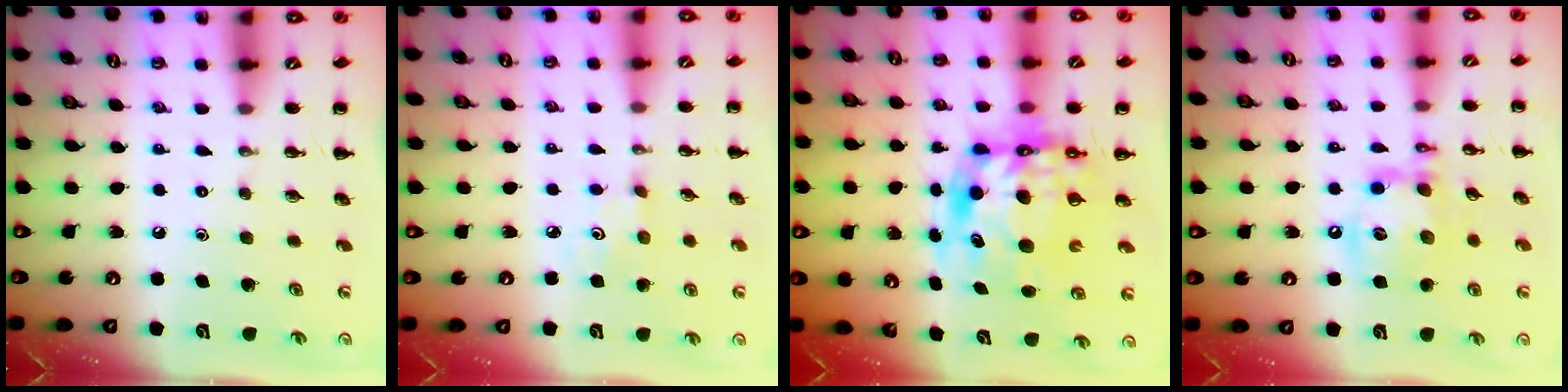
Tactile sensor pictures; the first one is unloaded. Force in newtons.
{"total": 2.7, "press": 2.7, "slide": 0.3}
{"total": 11.1, "press": 10.7, "slide": 2.8}
{"total": 13.6, "press": 13.5, "slide": 1.9}